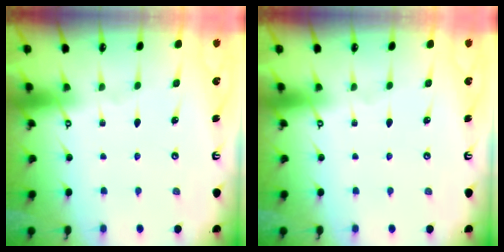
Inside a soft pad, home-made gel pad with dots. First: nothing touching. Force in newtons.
{"total": 0.0}